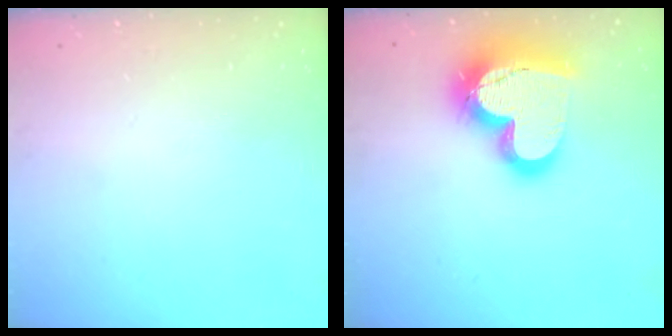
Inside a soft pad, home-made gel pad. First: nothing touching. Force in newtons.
{"total": 23.1, "press": 23.0, "slide": 1.8}